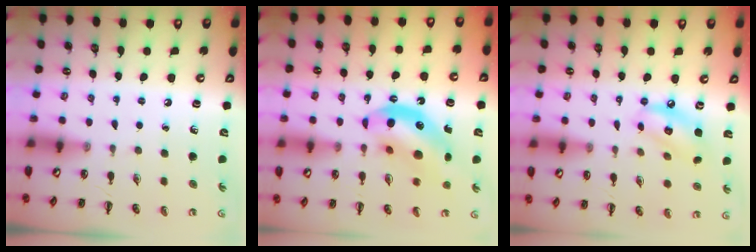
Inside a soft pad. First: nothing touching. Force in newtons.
{"total": 12.9, "press": 12.5, "slide": 3.3}
{"total": 8.5, "press": 8.3, "slide": 1.8}